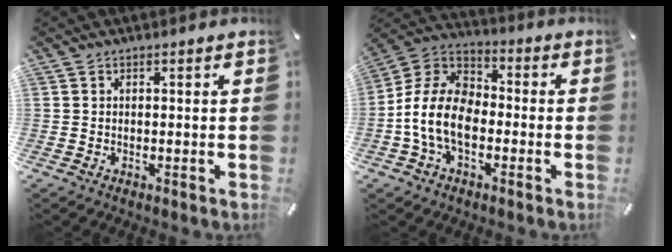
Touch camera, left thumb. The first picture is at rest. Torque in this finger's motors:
{"motor_torque": [0.76, 0.69, 0.82, -0.25, 0.55]}